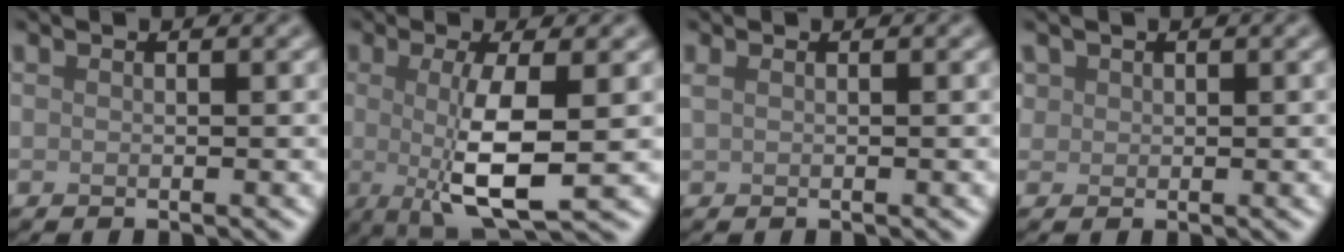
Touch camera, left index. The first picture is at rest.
{"total": 6.4, "force": [-0.2, 1.5, 6.2], "torque": [-0.109, -0.008, -0.003]}
{"total": 0.8, "force": [0.4, 0.3, 0.6], "torque": [-0.013, 0.003, 0.010]}
{"total": 1.0, "force": [0.5, 0.9, 0.1], "torque": [0.004, -0.002, 0.010]}